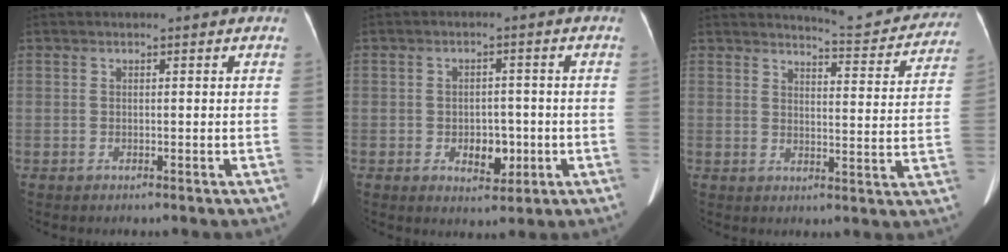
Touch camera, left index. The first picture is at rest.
{"total": 4.6, "force": [-1.3, 3.0, 3.3], "torque": [-0.049, 0.004, -0.009]}
{"total": 10.5, "force": [10.3, 1.2, 1.6], "torque": [-0.015, -0.027, 0.112]}